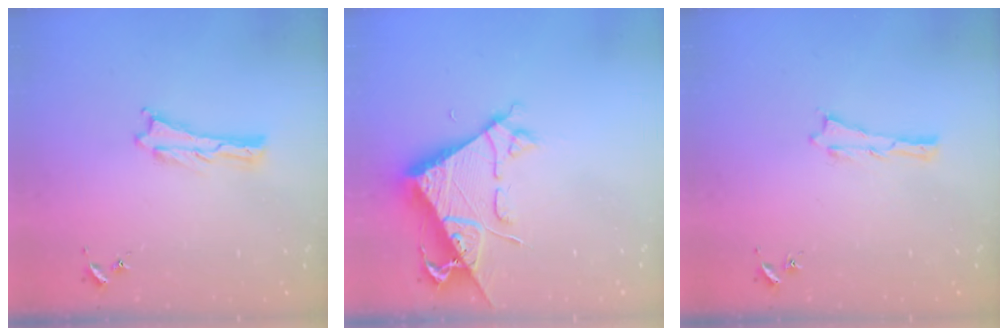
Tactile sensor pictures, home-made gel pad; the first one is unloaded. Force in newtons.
{"total": 7.5, "press": 7.5, "slide": 0.7}
{"total": 0.0}